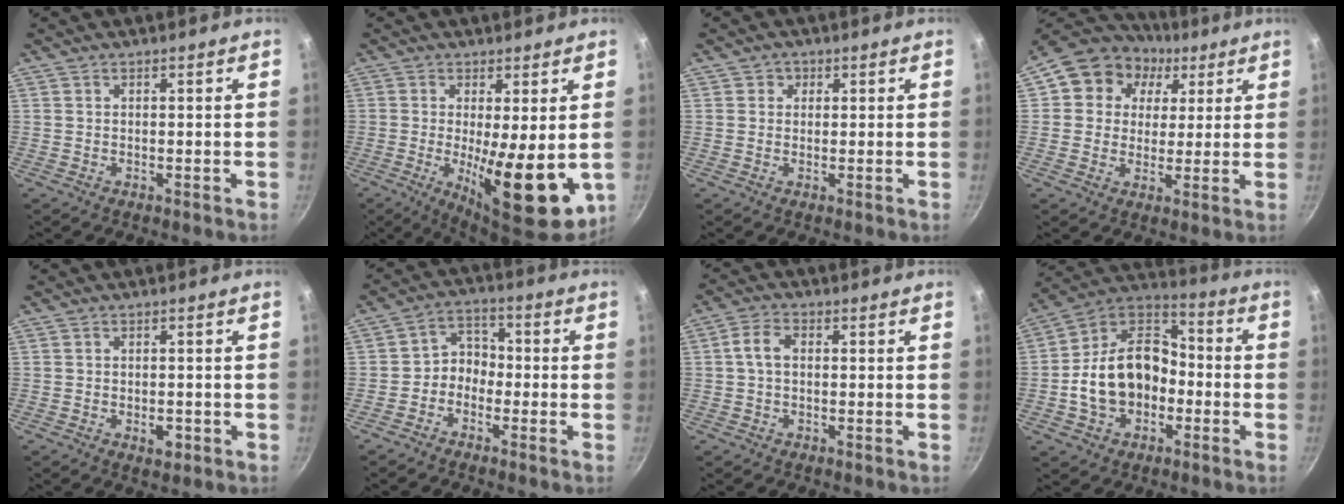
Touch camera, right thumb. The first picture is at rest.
{"total": 14.3, "force": [-1.6, 4.1, 13.5], "torque": [-0.186, -0.016, -0.014]}
{"total": 1.8, "force": [0.5, 1.7, 0.3], "torque": [0.008, -0.004, 0.001]}
{"total": 13.7, "force": [4.4, 11.8, 5.6], "torque": [-0.072, 0.016, 0.056]}
{"total": 2.9, "force": [-1.1, 1.7, 2.1], "torque": [-0.025, 0.004, -0.013]}
{"total": 5.2, "force": [-1.9, 4.2, 2.5], "torque": [-0.013, 0.036, -0.047]}
{"total": 4.3, "force": [0.2, 2.9, 3.1], "torque": [-0.060, 0.013, -0.004]}
{"total": 17.8, "force": [-3.6, 13.1, 11.5], "torque": [-0.177, 0.058, -0.074]}